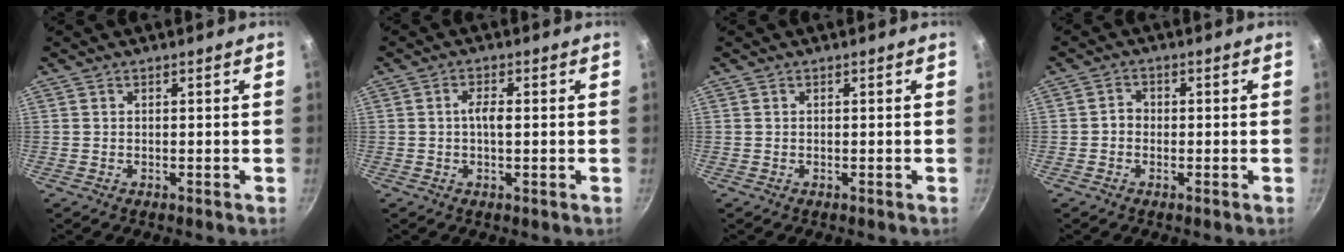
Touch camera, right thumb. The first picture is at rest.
{"total": 3.1, "force": [0.0, 1.1, 2.9], "torque": [-0.057, 0.003, -0.003]}
{"total": 0.0}
{"total": 2.2, "force": [-0.5, 1.8, 1.1], "torque": [-0.010, 0.011, -0.013]}